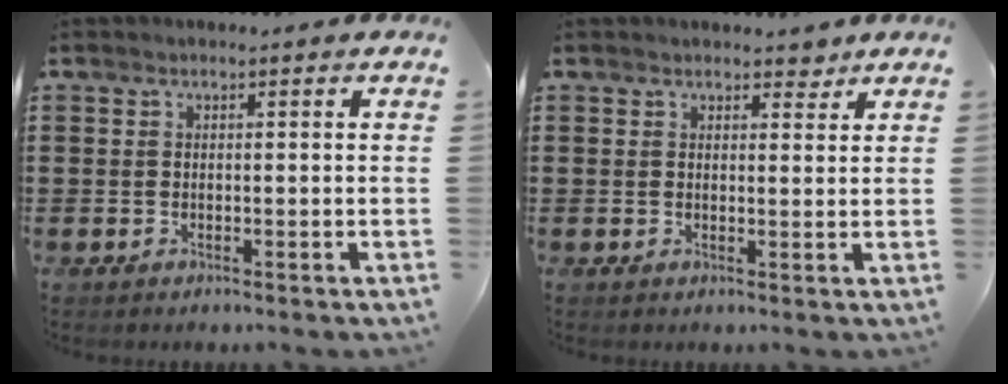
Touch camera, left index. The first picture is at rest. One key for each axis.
{"total": 2.5, "fx": 2.1, "fy": 1.1, "fz": 0.7, "tx": -0.003, "ty": -0.001, "tz": 0.035}